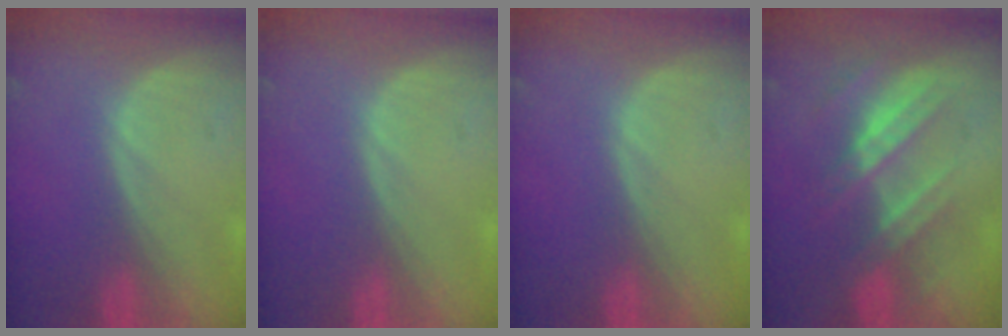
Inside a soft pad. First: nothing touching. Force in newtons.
{"total": 0.5, "press": 0.0, "slide": 0.5}
{"total": 0.0}
{"total": 7.4, "press": 6.9, "slide": 2.7}